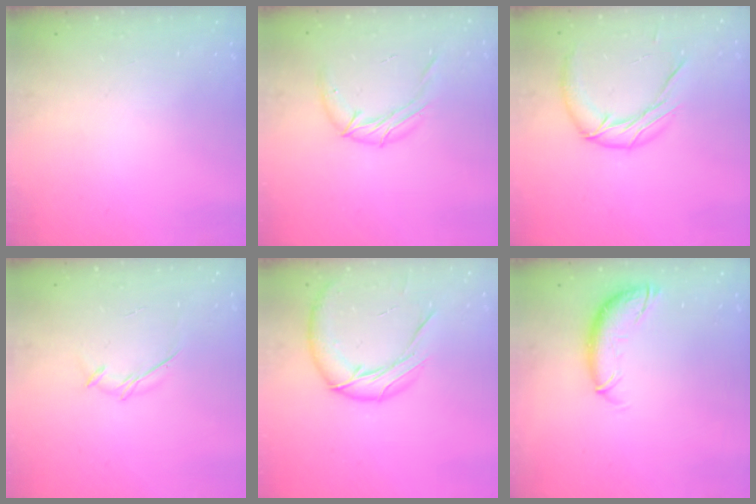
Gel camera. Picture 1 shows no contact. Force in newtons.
{"total": 9.5, "press": 9.5, "slide": 0.7}
{"total": 12.0, "press": 11.9, "slide": 0.7}
{"total": 3.8, "press": 3.7, "slide": 0.7}
{"total": 13.1, "press": 13.0, "slide": 1.8}
{"total": 9.9, "press": 9.8, "slide": 1.4}